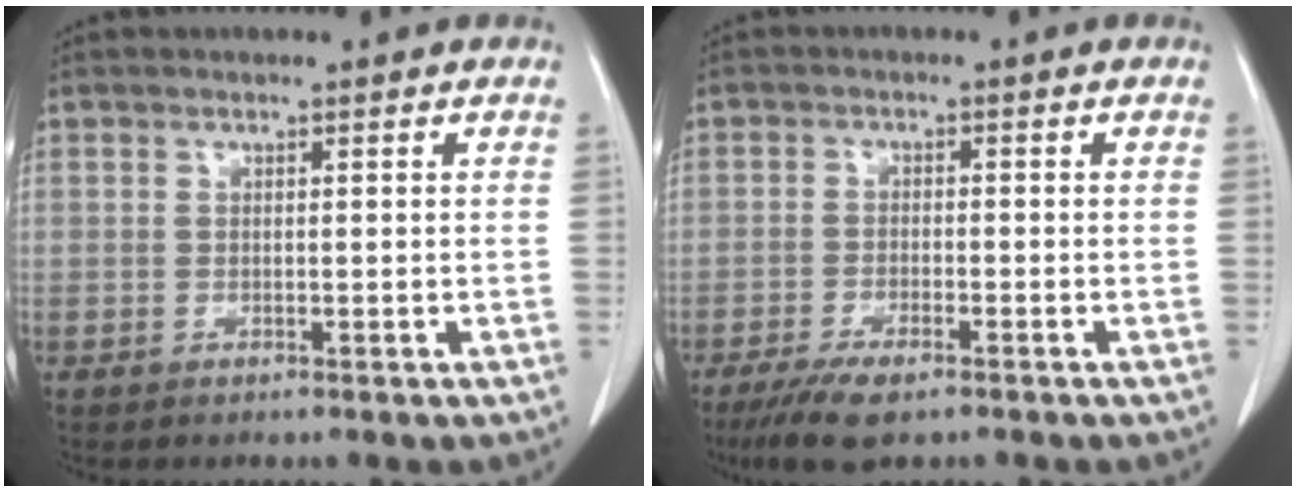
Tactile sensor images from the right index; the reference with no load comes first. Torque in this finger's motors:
{"motor_torque": [0.38, -0.36, 0.16, 0.06]}